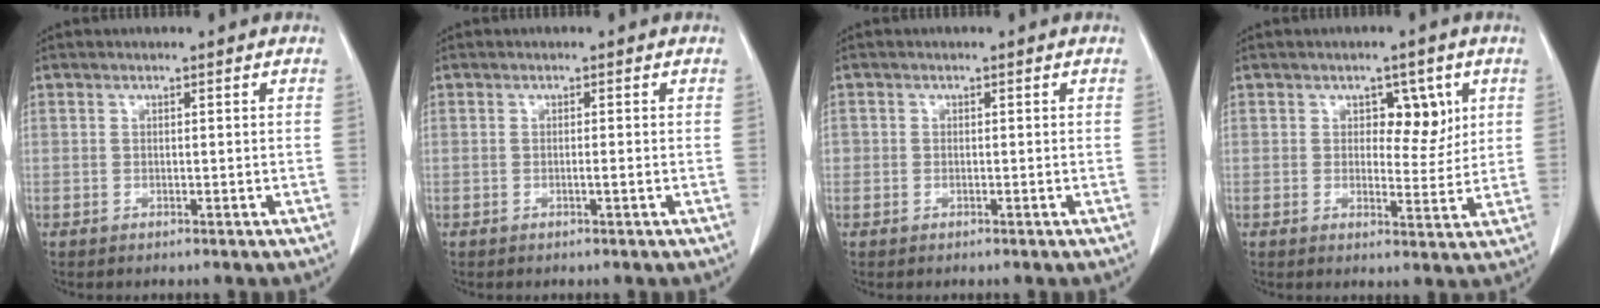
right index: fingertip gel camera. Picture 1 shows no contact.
{"total": 0.8, "force": [-0.2, -0.1, 0.7], "torque": [-0.015, -0.001, -0.003]}
{"total": 0.9, "force": [-0.1, 0.8, 0.3], "torque": [0.000, 0.002, -0.002]}
{"total": 4.9, "force": [1.9, 2.9, 3.5], "torque": [-0.037, 0.004, 0.028]}